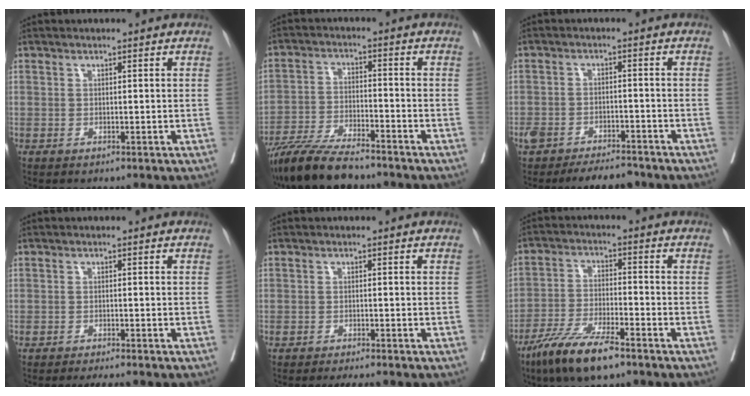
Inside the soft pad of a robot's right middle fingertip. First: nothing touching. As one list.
[{"total": 11.7, "force": [-10.0, 1.7, 6.0], "torque": [-0.106, -0.025, -0.177]}, {"total": 8.2, "force": [-7.2, 2.5, 3.0], "torque": [-0.048, 0.002, -0.109]}, {"total": 4.2, "force": [-3.9, 0.2, 1.7], "torque": [-0.017, -0.009, -0.057]}, {"total": 4.2, "force": [-3.9, 0.2, 1.6], "torque": [-0.016, -0.009, -0.057]}, {"total": 10.3, "force": [-7.4, 1.6, 6.9], "torque": [-0.136, -0.023, -0.139]}]